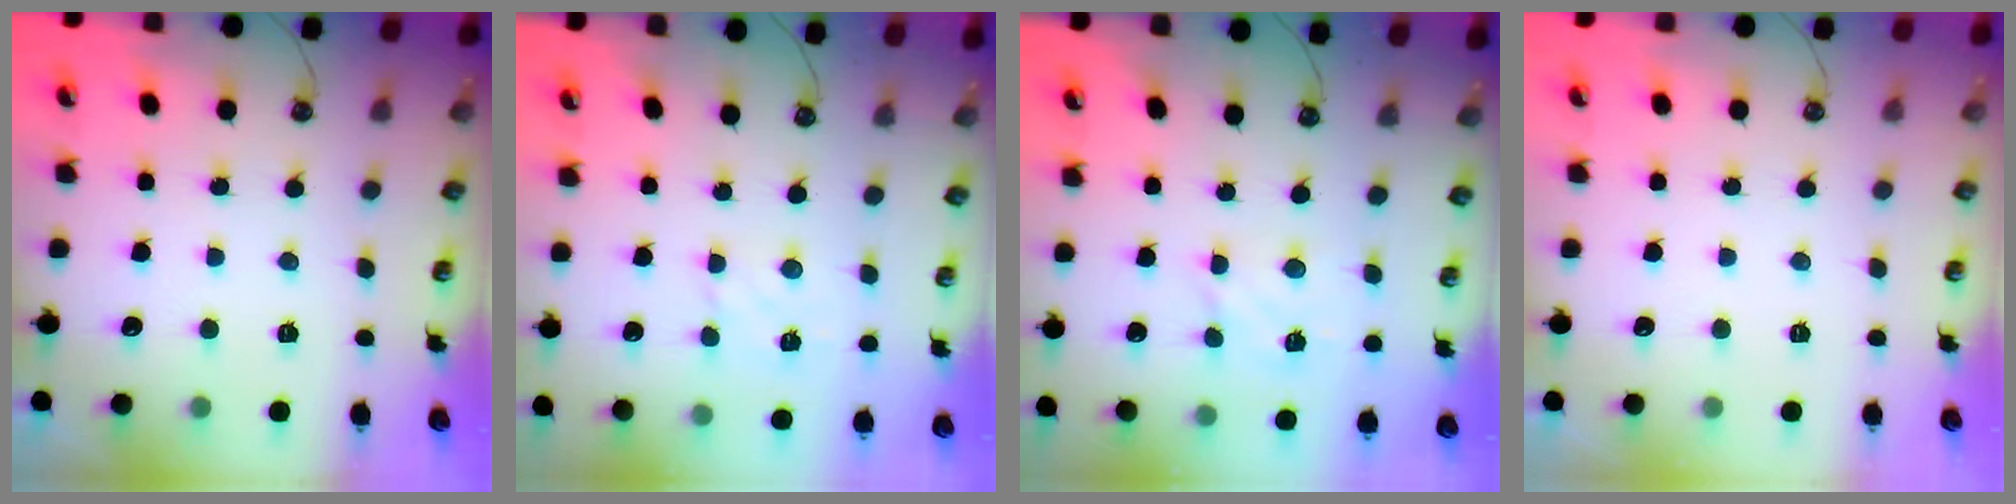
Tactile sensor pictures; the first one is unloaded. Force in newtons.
{"total": 2.9, "press": 2.8, "slide": 0.5}
{"total": 5.3, "press": 5.2, "slide": 1.0}
{"total": 0.0}